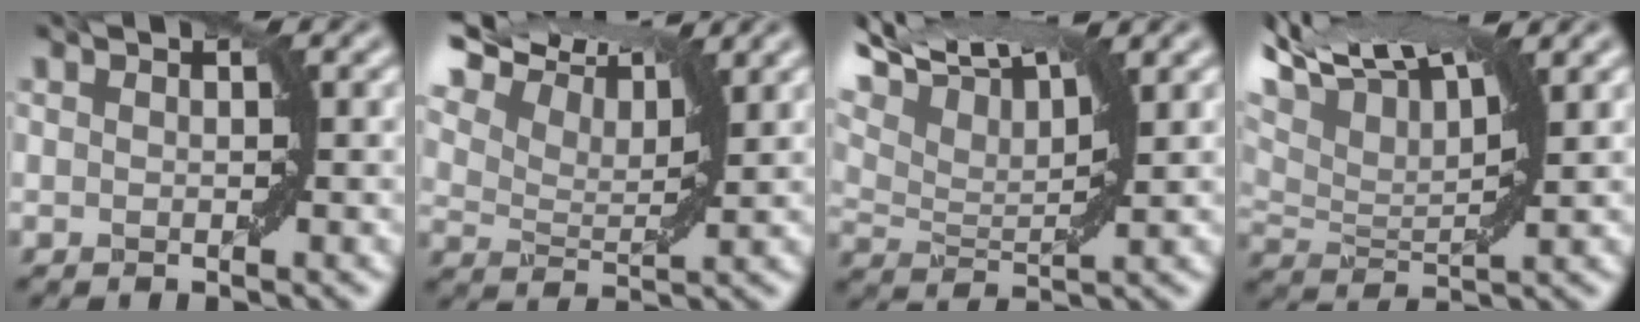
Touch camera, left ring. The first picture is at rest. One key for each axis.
{"total": 9.7, "fx": 8.2, "fy": 2.9, "fz": 4.4, "tx": -0.107, "ty": 0.033, "tz": 0.119}
{"total": 9.3, "fx": 6.6, "fy": 2.9, "fz": 5.9, "tx": -0.120, "ty": 0.037, "tz": 0.100}
{"total": 10.4, "fx": 6.1, "fy": 4.1, "fz": 7.4, "tx": -0.133, "ty": 0.047, "tz": 0.102}